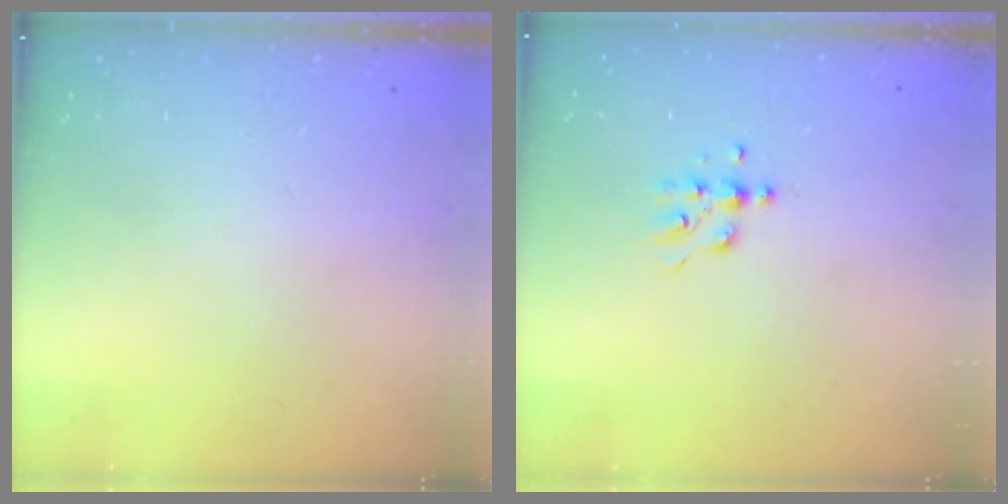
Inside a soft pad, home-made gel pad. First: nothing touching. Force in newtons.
{"total": 5.5, "press": 5.5, "slide": 0.7}